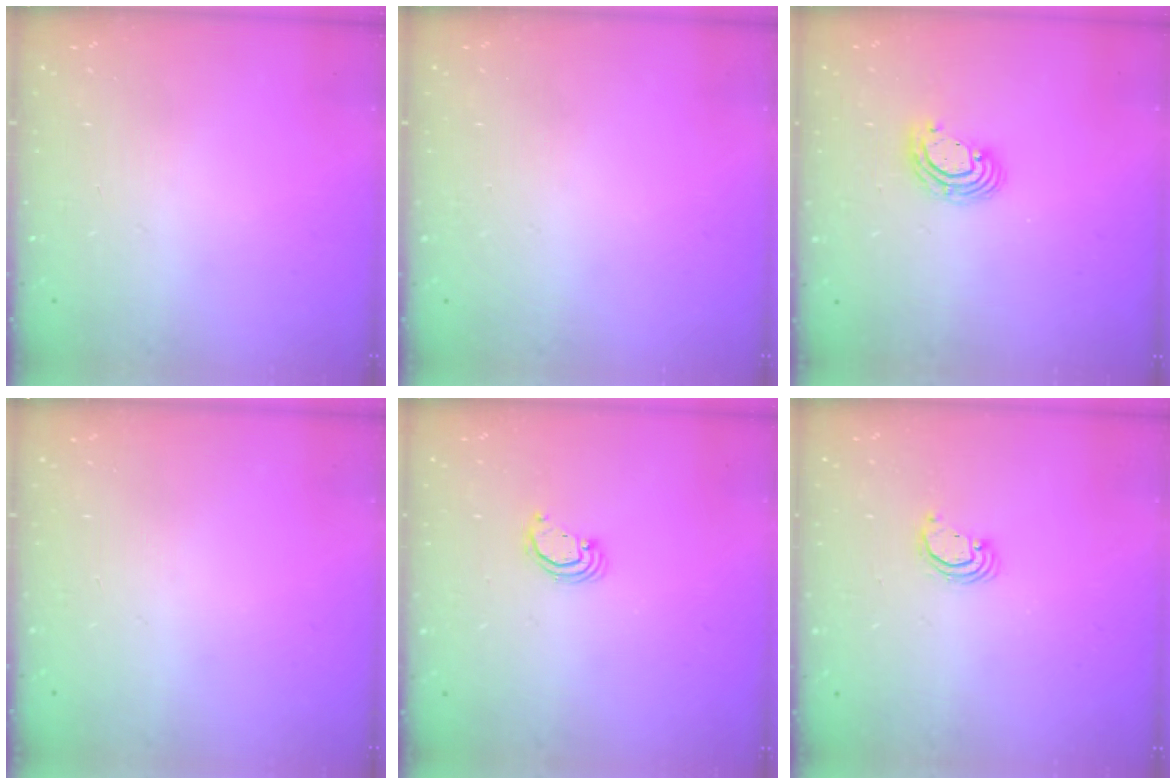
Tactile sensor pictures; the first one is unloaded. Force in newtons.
{"total": 0.0}
{"total": 6.0, "press": 6.0, "slide": 0.8}
{"total": 0.0}
{"total": 2.3, "press": 2.3, "slide": 0.3}
{"total": 2.7, "press": 2.7, "slide": 0.1}